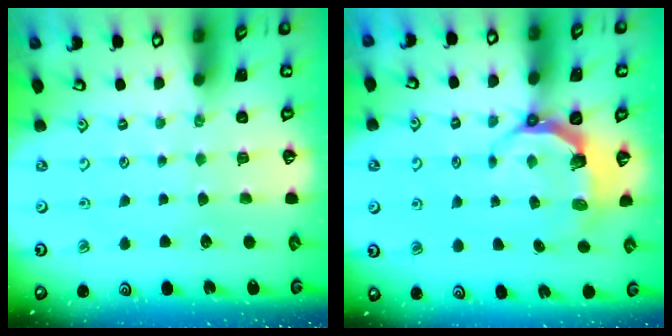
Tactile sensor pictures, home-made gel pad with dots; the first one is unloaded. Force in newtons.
{"total": 5.5, "press": 4.0, "slide": 3.7}